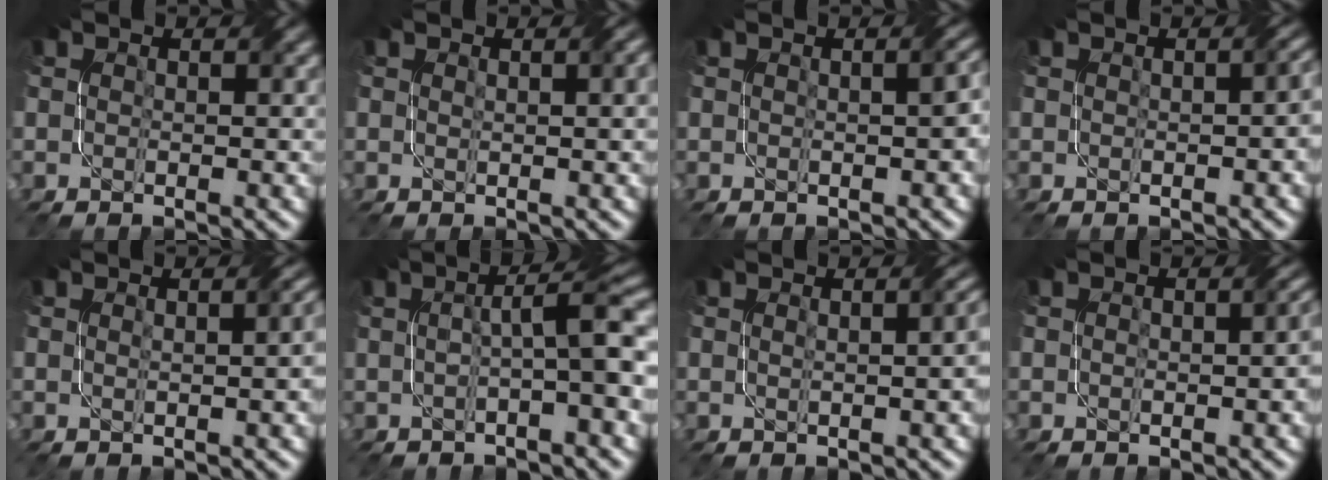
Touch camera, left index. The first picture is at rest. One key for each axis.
{"total": 2.2, "fx": 0.8, "fy": 0.7, "fz": 2.0, "tx": -0.019, "ty": 0.004, "tz": 0.011}
{"total": 2.2, "fx": 0.1, "fy": 0.7, "fz": 2.1, "tx": -0.018, "ty": 0.010, "tz": 0.000}
{"total": 2.0, "fx": -0.1, "fy": 0.6, "fz": 1.9, "tx": -0.020, "ty": 0.007, "tz": 0.001}
{"total": 3.9, "fx": 0.7, "fy": 1.8, "fz": 3.4, "tx": -0.016, "ty": 0.021, "tz": -0.001}
{"total": 5.7, "fx": 0.3, "fy": 0.9, "fz": 5.6, "tx": -0.080, "ty": 0.017, "tz": 0.000}
{"total": 4.4, "fx": 0.7, "fy": 2.0, "fz": 3.8, "tx": -0.017, "ty": 0.022, "tz": -0.001}
{"total": 2.6, "fx": -0.2, "fy": 1.1, "fz": 2.4, "tx": -0.027, "ty": 0.004, "tz": 0.003}